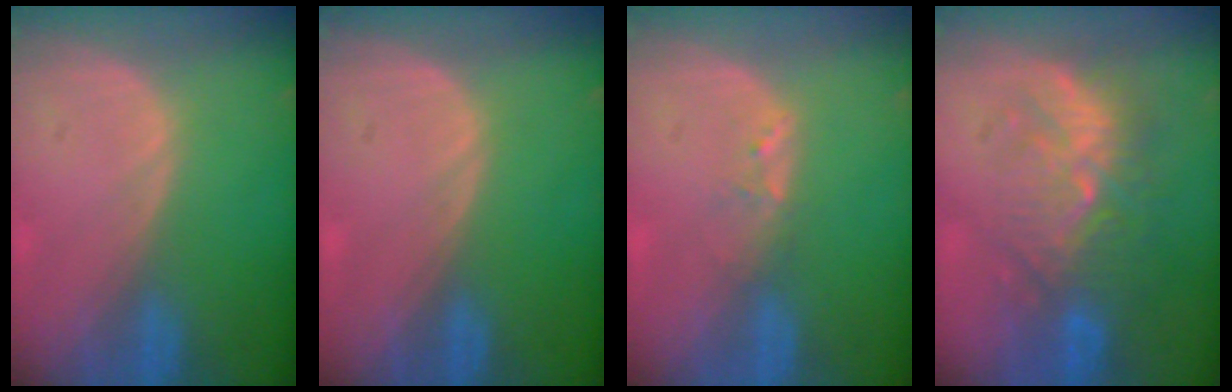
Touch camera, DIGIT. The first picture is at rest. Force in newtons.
{"total": 0.0}
{"total": 1.6, "press": 1.5, "slide": 0.3}
{"total": 9.4, "press": 9.0, "slide": 2.7}